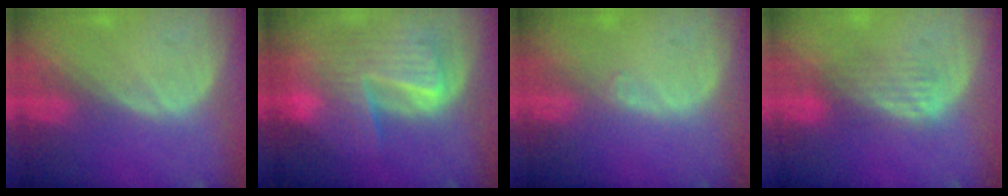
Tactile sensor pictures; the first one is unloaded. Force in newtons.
{"total": 9.9, "press": 8.6, "slide": 5.0}
{"total": 0.6, "press": 0.5, "slide": 0.4}
{"total": 4.2, "press": 3.6, "slide": 2.2}